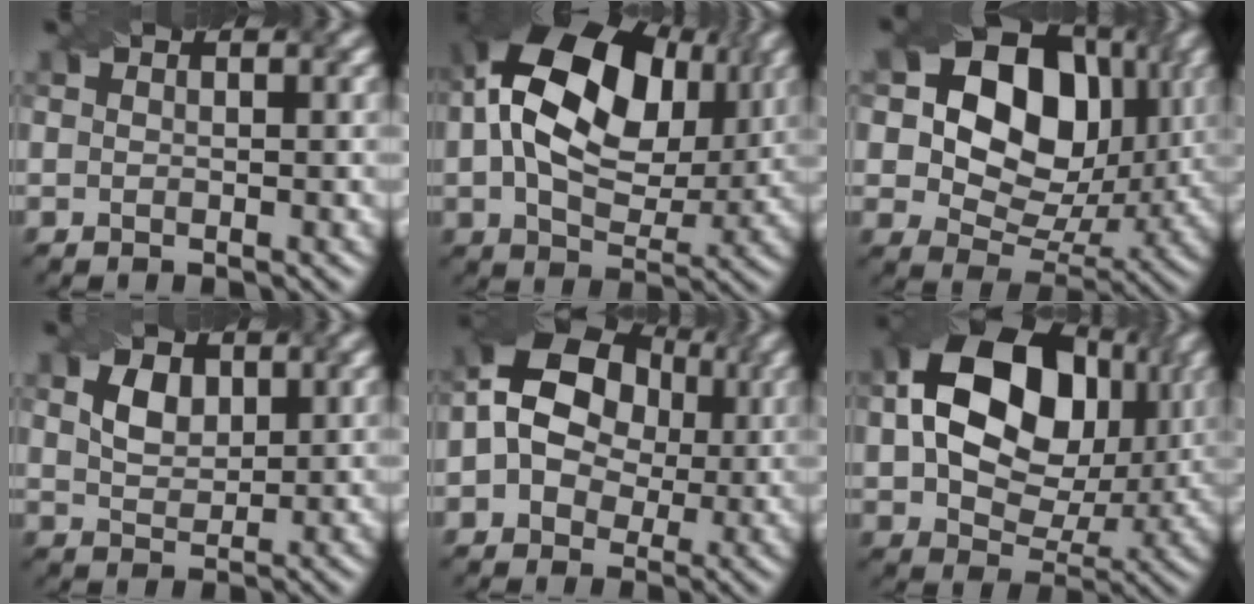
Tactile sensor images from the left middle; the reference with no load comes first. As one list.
[{"total": 16.3, "force": [4.1, 10.6, 11.7], "torque": [-0.200, 0.037, 0.073]}, {"total": 12.8, "force": [3.1, 9.2, 8.3], "torque": [-0.135, 0.006, 0.050]}, {"total": 2.7, "force": [1.3, 1.7, 1.6], "torque": [-0.037, 0.002, 0.027]}, {"total": 11.7, "force": [2.3, 9.3, 6.7], "torque": [-0.133, 0.049, 0.015]}, {"total": 15.4, "force": [3.6, 10.5, 10.7], "torque": [-0.185, 0.009, 0.069]}]